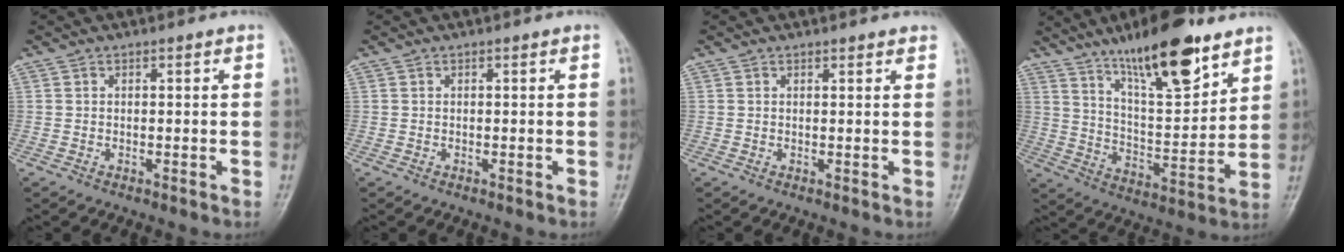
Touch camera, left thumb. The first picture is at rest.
{"total": 0.0}
{"total": 1.5, "force": [1.3, 0.4, 0.6], "torque": [0.000, -0.001, 0.014]}
{"total": 18.3, "force": [12.2, 5.3, 12.6], "torque": [-0.173, -0.065, 0.210]}